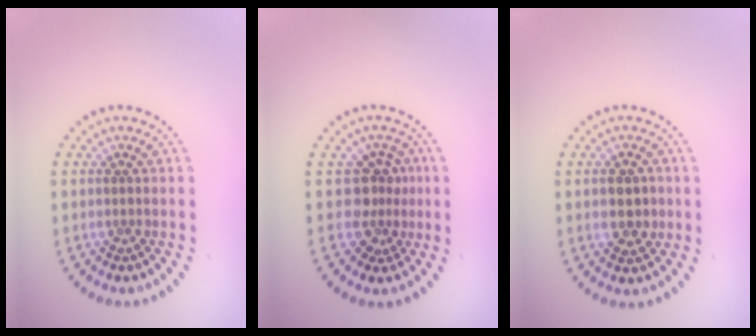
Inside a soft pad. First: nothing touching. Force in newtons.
{"total": 2.7, "press": 1.9, "slide": 1.9}
{"total": 2.9, "press": 2.9, "slide": 0.1}